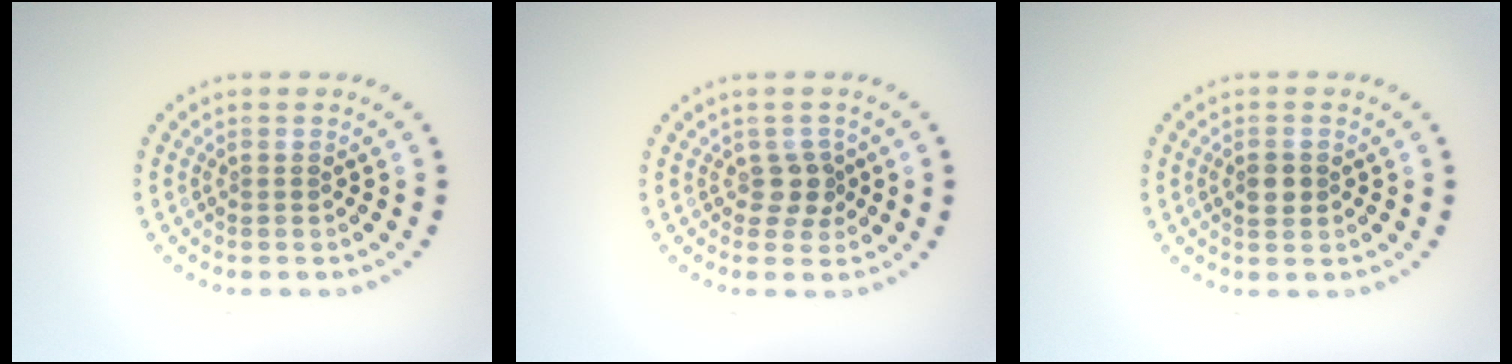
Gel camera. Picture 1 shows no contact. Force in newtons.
{"total": 1.8, "press": 1.5, "slide": 1.0}
{"total": 1.7, "press": 1.7, "slide": 0.1}